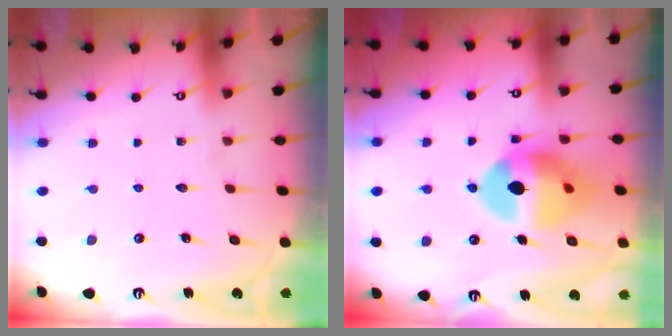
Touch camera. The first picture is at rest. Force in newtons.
{"total": 13.9, "press": 13.8, "slide": 1.7}